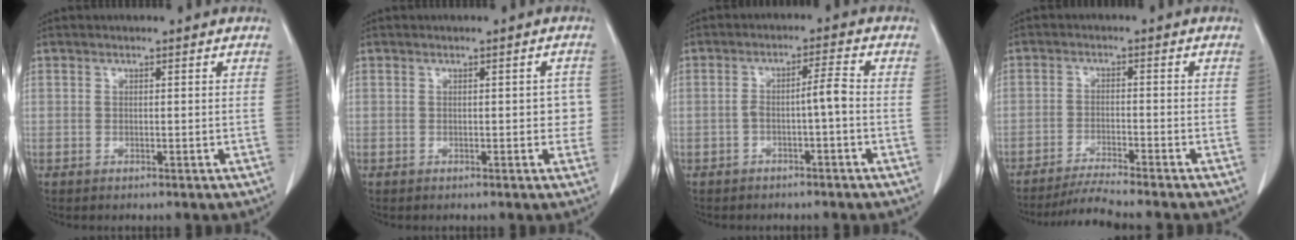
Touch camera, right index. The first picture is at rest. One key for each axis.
{"total": 2.4, "fx": -0.1, "fy": 1.4, "fz": 2.0, "tx": -0.005, "ty": 0.010, "tz": -0.003}
{"total": 3.5, "fx": -1.1, "fy": 0.1, "fz": 3.3, "tx": -0.057, "ty": 0.014, "tz": -0.017}
{"total": 6.4, "fx": -5.8, "fy": -1.4, "fz": 2.3, "tx": -0.033, "ty": -0.018, "tz": -0.098}